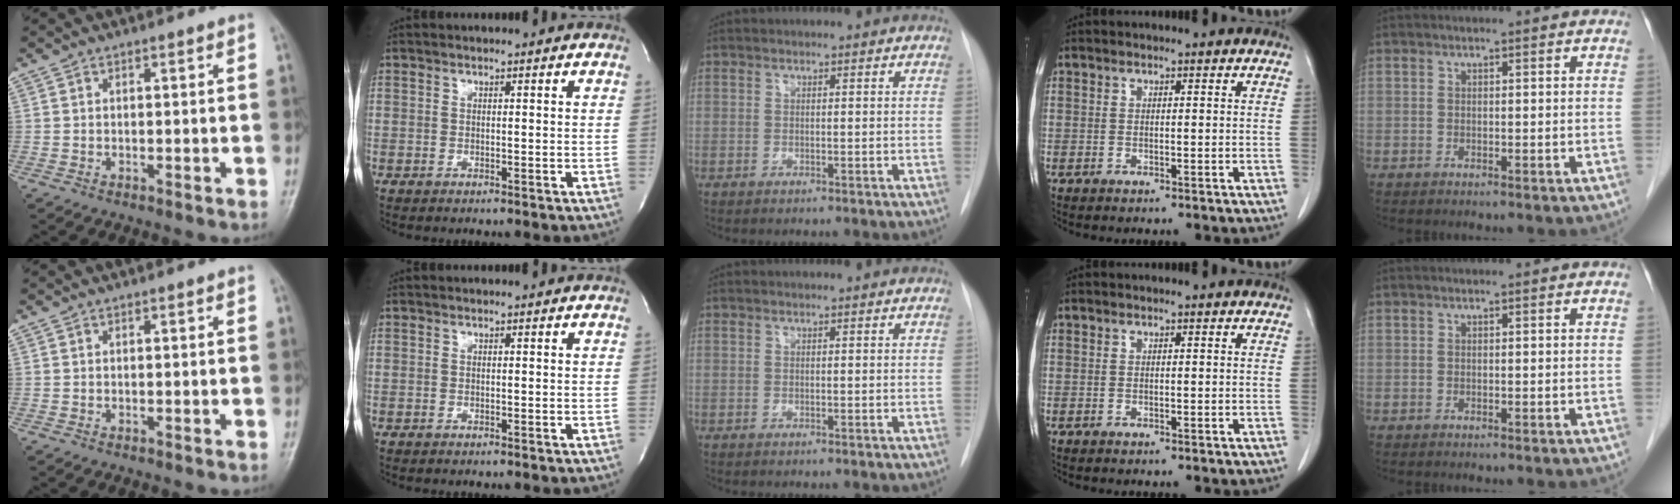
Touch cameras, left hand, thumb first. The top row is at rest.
{}